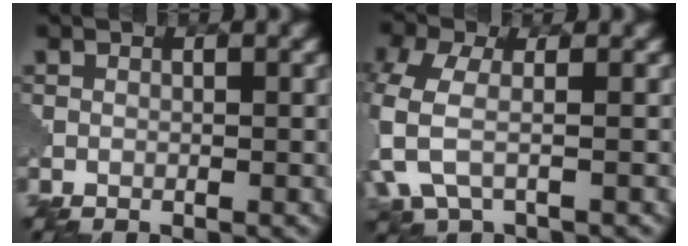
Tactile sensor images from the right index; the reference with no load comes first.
{"total": 5.3, "force": [-1.5, 2.6, 4.3], "torque": [-0.120, 0.000, -0.041]}